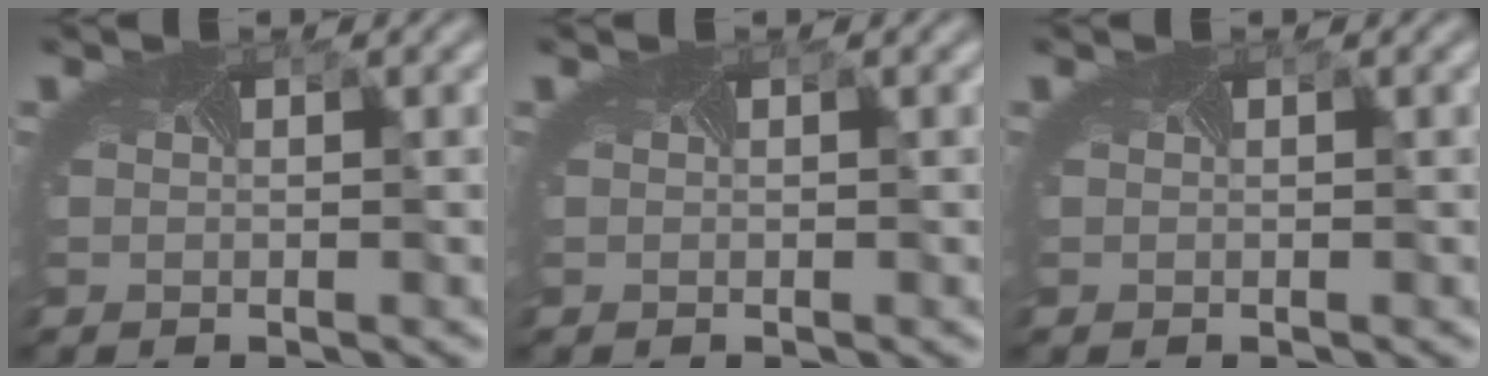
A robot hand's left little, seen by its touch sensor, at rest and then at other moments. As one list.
[{"total": 0.0}, {"total": 0.0}]